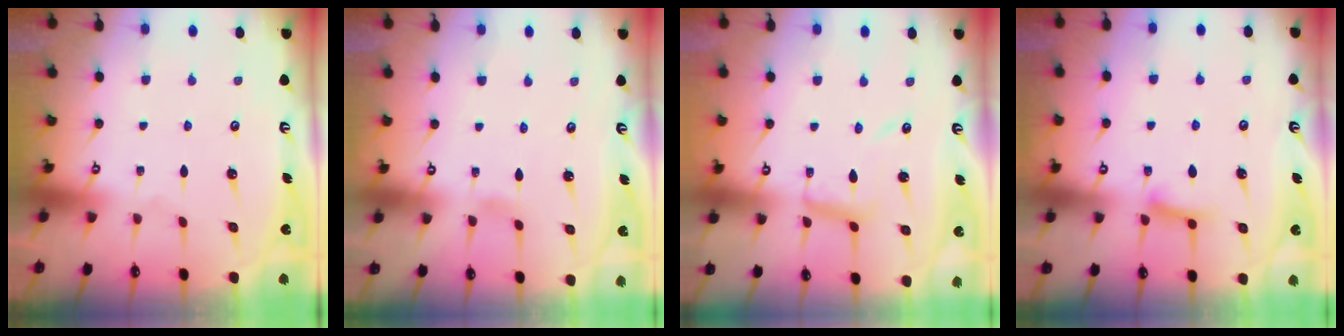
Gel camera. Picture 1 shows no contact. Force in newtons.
{"total": 2.5, "press": 2.5, "slide": 0.3}
{"total": 8.4, "press": 8.4, "slide": 0.6}
{"total": 8.2, "press": 8.2, "slide": 0.5}